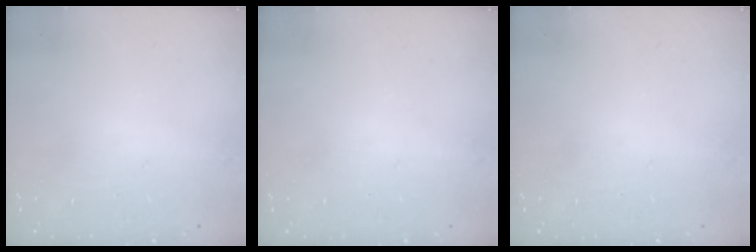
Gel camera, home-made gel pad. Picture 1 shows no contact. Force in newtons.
{"total": 0.0}
{"total": 0.0}